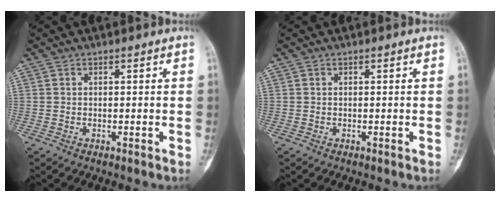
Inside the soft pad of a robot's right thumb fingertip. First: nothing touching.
{"total": 0.0}